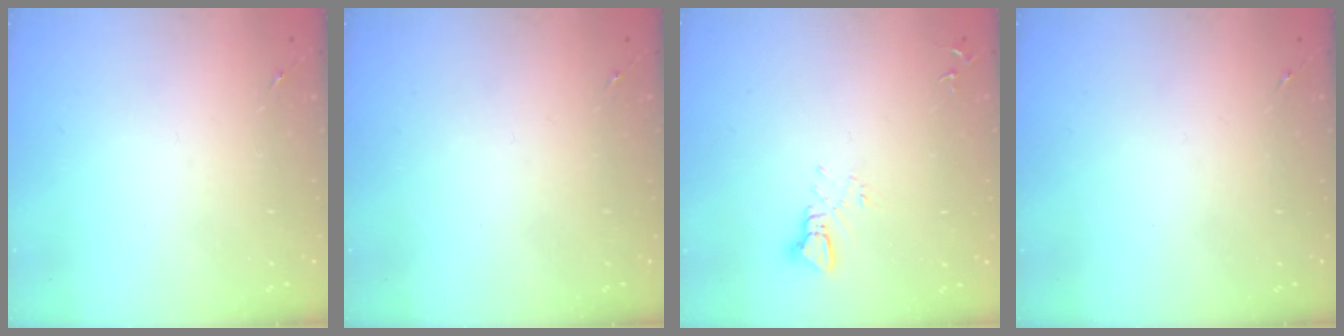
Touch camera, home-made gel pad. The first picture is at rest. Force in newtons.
{"total": 0.0}
{"total": 3.1, "press": 3.1, "slide": 0.1}
{"total": 0.0}